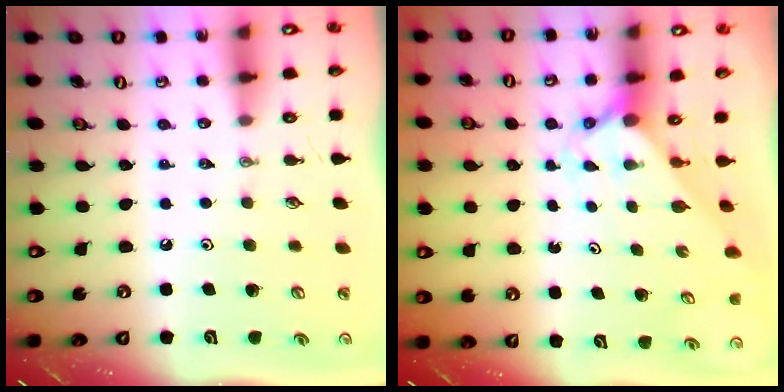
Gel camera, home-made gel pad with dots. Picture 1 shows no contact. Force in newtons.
{"total": 2.0, "press": 2.0, "slide": 0.2}